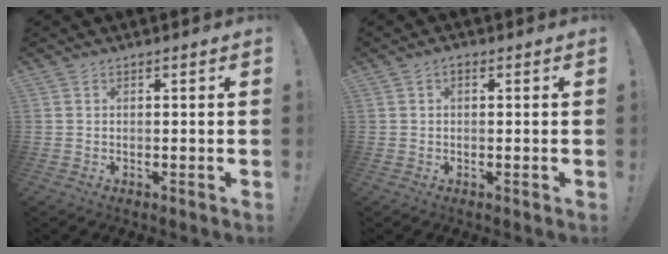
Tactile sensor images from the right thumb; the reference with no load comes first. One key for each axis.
{"total": 0.7, "fx": 0.0, "fy": 0.4, "fz": 0.6, "tx": -0.006, "ty": 0.000, "tz": -0.003}